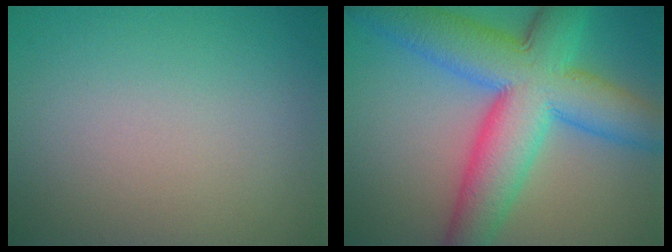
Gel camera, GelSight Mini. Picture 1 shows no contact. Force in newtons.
{"total": 11.5, "press": 11.5, "slide": 0.3}